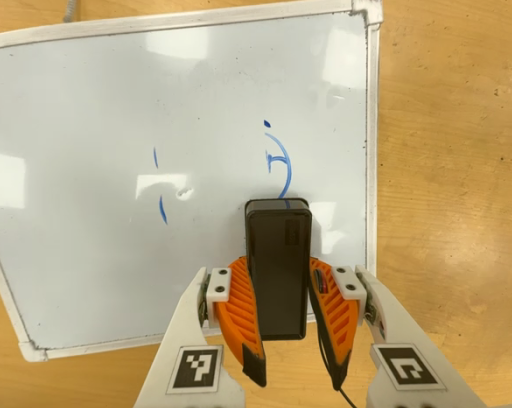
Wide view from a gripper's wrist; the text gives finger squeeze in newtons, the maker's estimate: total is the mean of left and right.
{"total": 8.5, "left": 7.2, "right": 9.8}